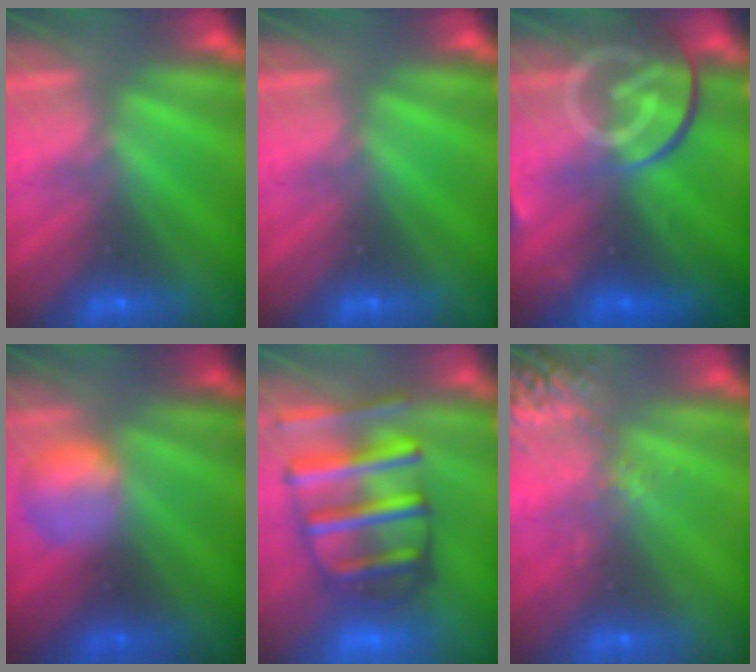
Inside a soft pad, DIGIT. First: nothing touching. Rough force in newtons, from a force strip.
{"total": 0.0}
{"total": 7.7}
{"total": 2.4}
{"total": 7.9}
{"total": 2.6}